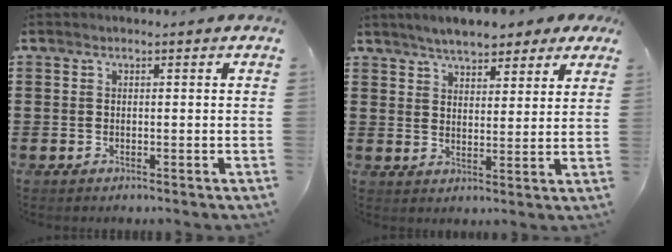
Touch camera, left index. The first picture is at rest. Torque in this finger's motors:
{"motor_torque": [1.90, -0.24, 0.52, 0.21]}